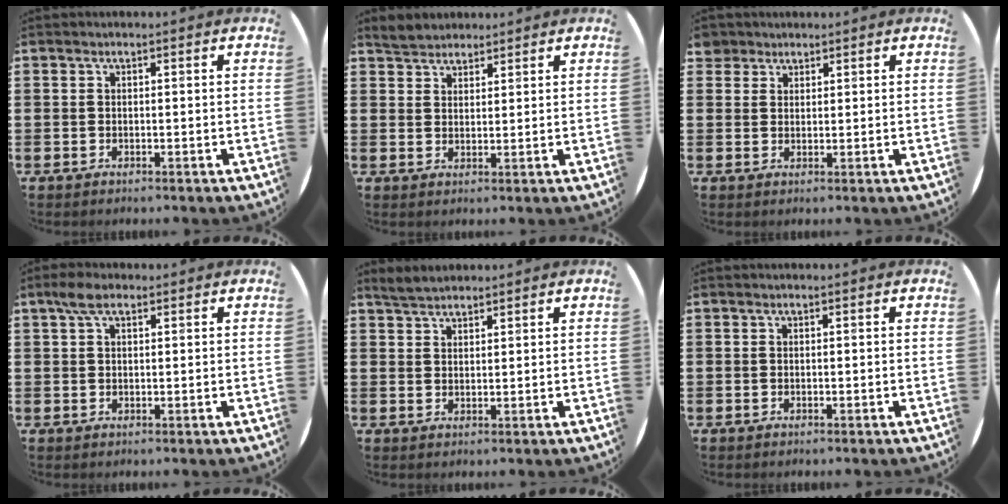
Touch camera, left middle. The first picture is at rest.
{"total": 3.2, "force": [3.0, 1.0, 0.0], "torque": [-0.009, 0.001, 0.060]}
{"total": 2.5, "force": [2.1, 1.4, -0.1], "torque": [0.002, 0.004, 0.040]}
{"total": 3.1, "force": [1.9, 1.4, 2.0], "torque": [-0.037, 0.005, 0.031]}
{"total": 3.0, "force": [2.8, 0.7, 0.6], "torque": [-0.018, -0.001, 0.055]}
{"total": 0.0}